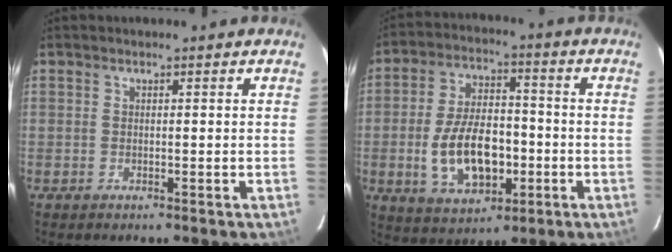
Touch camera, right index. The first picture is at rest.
{"total": 13.9, "force": [-3.3, 7.5, 11.2], "torque": [-0.224, 0.006, -0.043]}